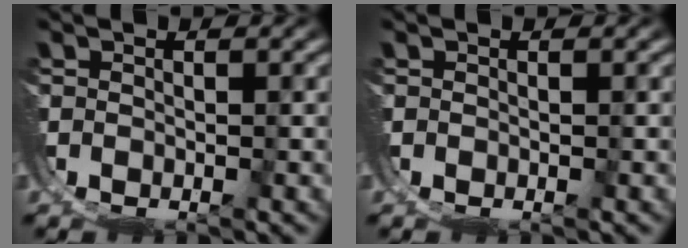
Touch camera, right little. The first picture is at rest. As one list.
[{"total": 0.0}]